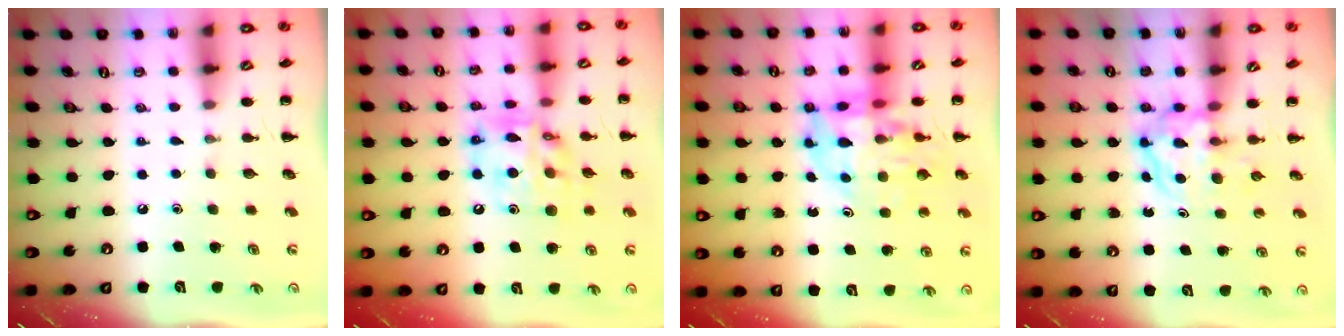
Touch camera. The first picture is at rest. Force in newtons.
{"total": 13.9, "press": 13.4, "slide": 3.6}
{"total": 12.7, "press": 12.3, "slide": 3.3}
{"total": 3.8, "press": 3.8, "slide": 0.5}